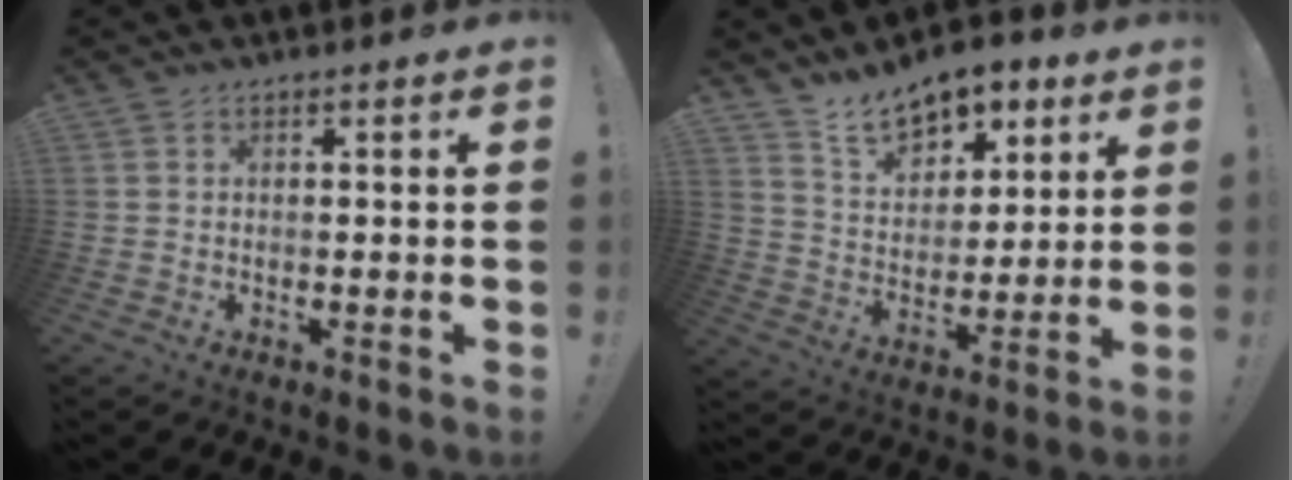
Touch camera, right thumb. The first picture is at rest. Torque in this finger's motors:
{"motor_torque": [-0.44, 1.64, 0.14, 0.19, 0.10]}